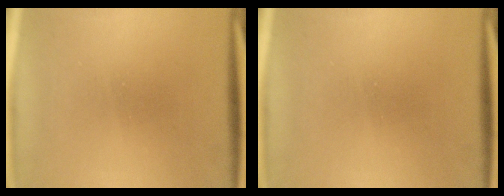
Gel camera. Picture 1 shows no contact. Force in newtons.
{"total": 0.0}